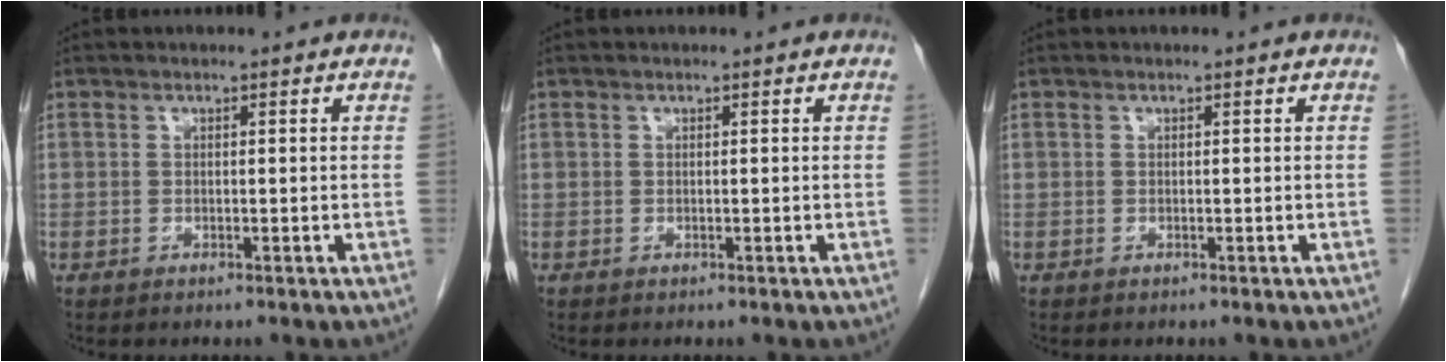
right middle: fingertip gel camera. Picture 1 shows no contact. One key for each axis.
{"total": 0.0}
{"total": 0.0}